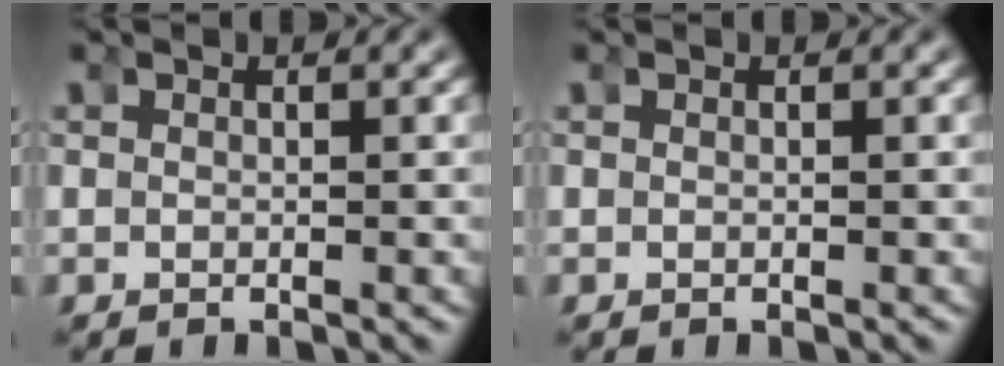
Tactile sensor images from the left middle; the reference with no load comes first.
{"total": 0.0}